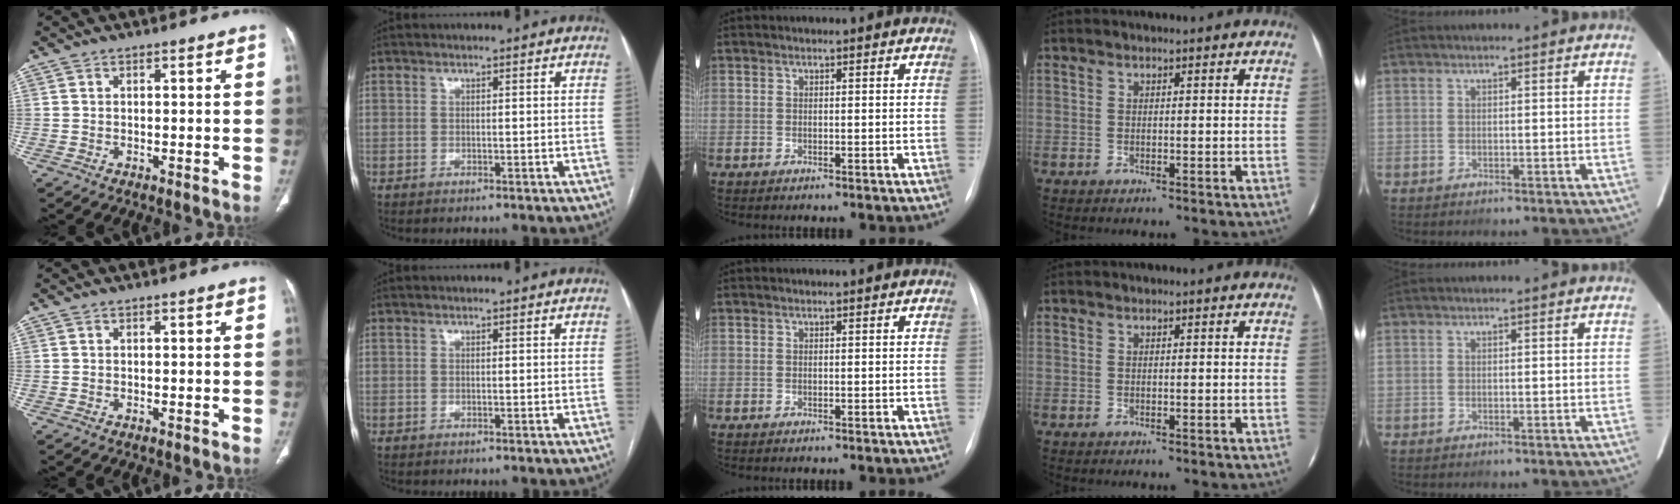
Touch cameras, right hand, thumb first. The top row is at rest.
{}